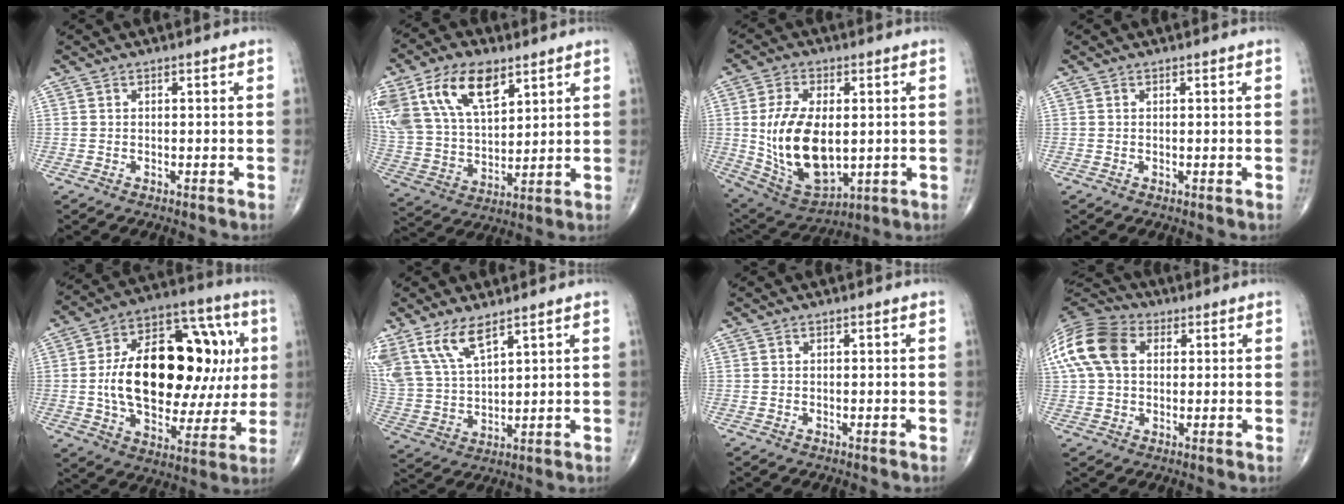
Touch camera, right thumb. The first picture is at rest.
{"total": 21.3, "force": [10.9, 11.8, 14.0], "torque": [-0.286, -0.009, 0.212]}
{"total": 18.1, "force": [0.1, 10.0, 15.0], "torque": [-0.271, -0.013, 0.024]}
{"total": 0.0}
{"total": 30.2, "force": [3.2, 16.6, 25.1], "torque": [-0.371, 0.020, 0.055]}
{"total": 10.9, "force": [7.3, 4.1, 7.0], "torque": [-0.142, -0.025, 0.163]}
{"total": 0.0}
{"total": 15.7, "force": [3.8, 10.9, 10.6], "torque": [-0.233, 0.025, 0.061]}